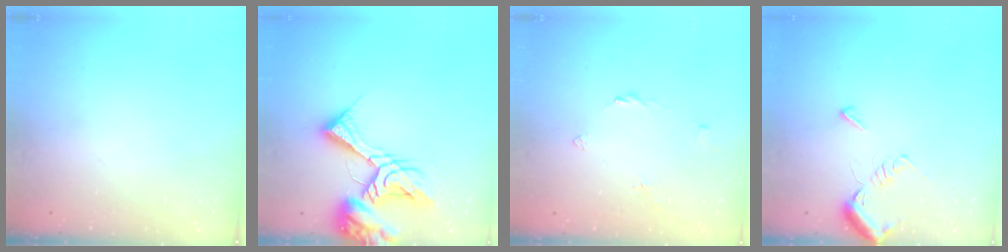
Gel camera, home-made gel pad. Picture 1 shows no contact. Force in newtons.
{"total": 15.3, "press": 15.2, "slide": 2.3}
{"total": 2.4, "press": 2.4, "slide": 0.5}
{"total": 7.2, "press": 7.2, "slide": 0.7}